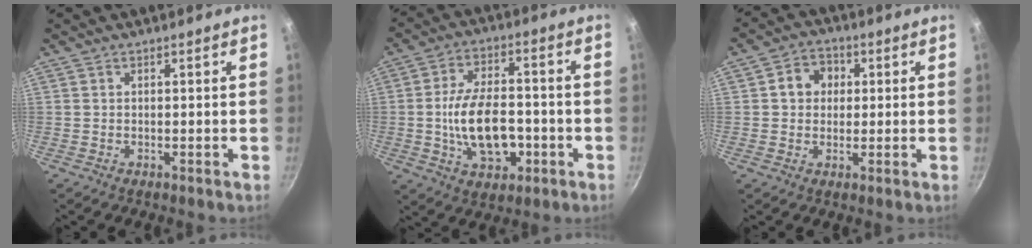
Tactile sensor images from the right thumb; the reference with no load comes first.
{"total": 14.2, "force": [-2.7, 8.4, 11.2], "torque": [-0.173, 0.023, -0.041]}
{"total": 6.2, "force": [1.2, 5.4, 2.9], "torque": [-0.014, 0.009, 0.010]}